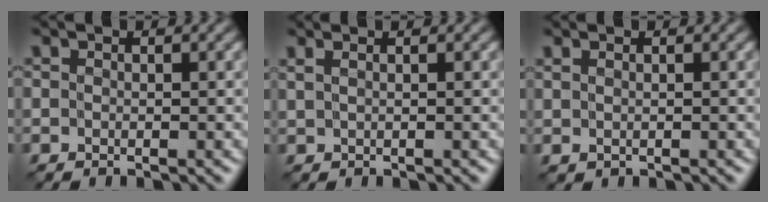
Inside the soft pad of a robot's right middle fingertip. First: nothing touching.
{"total": 1.1, "force": [0.9, -0.2, 0.5], "torque": [-0.012, 0.002, 0.019]}
{"total": 0.6, "force": [0.4, 0.1, 0.4], "torque": [-0.013, -0.001, 0.010]}